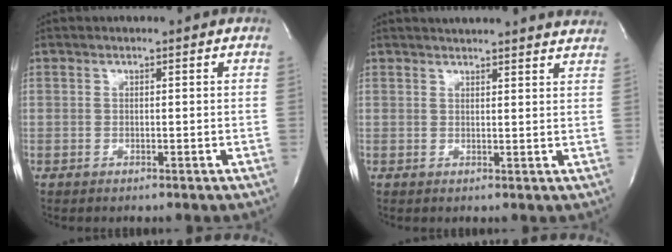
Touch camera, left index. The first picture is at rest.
{"total": 13.8, "force": [13.3, 0.9, 3.5], "torque": [-0.044, -0.012, 0.149]}